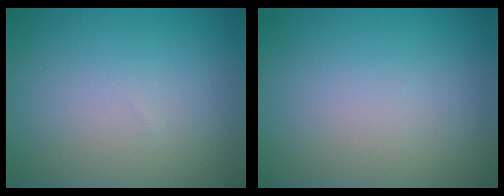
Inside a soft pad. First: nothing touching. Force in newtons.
{"total": 0.0}